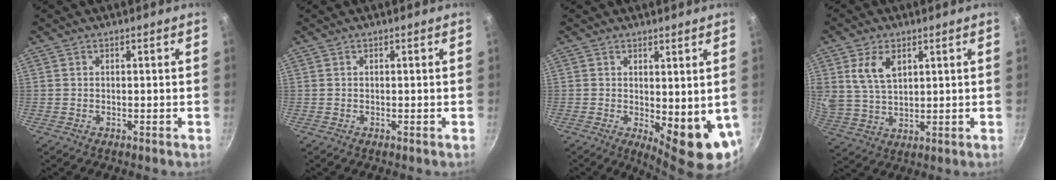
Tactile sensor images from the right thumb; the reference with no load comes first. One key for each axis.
{"total": 0.0}
{"total": 9.6, "fx": 0.2, "fy": 4.1, "fz": 8.7, "tx": -0.093, "ty": -0.015, "tz": 0.014}
{"total": 8.1, "fx": 3.3, "fy": 5.0, "fz": 5.5, "tx": -0.096, "ty": -0.016, "tz": 0.071}